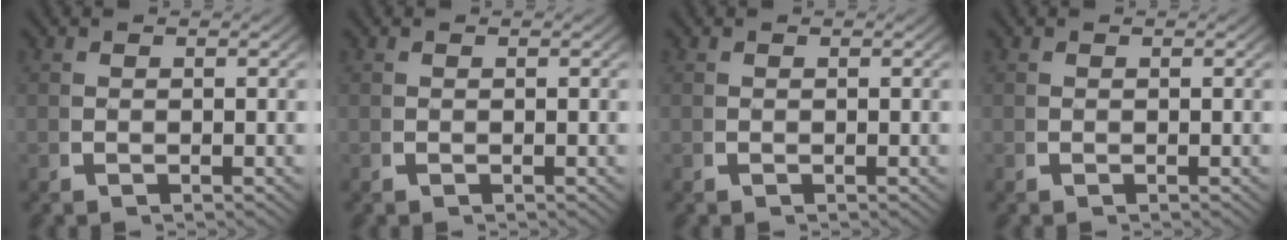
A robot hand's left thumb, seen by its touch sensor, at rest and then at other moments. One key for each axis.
{"total": 0.0}
{"total": 0.0}
{"total": 0.0}